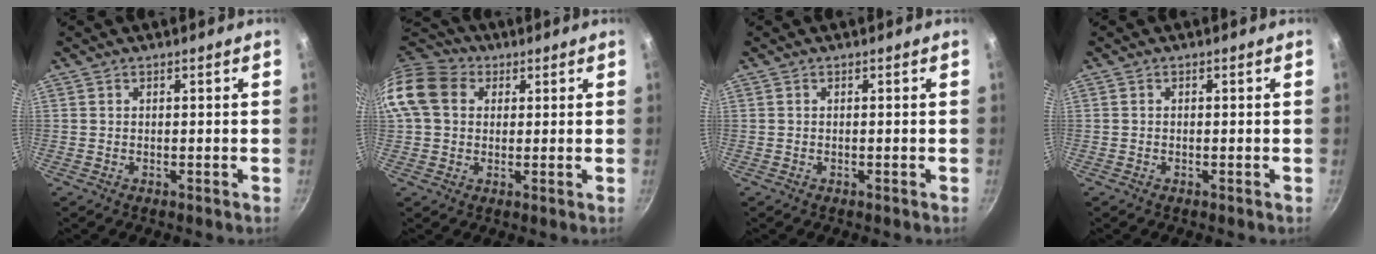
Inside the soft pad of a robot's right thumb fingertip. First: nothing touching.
{"total": 12.8, "force": [3.0, 10.3, 7.0], "torque": [-0.126, 0.022, 0.040]}
{"total": 0.0}
{"total": 0.0}